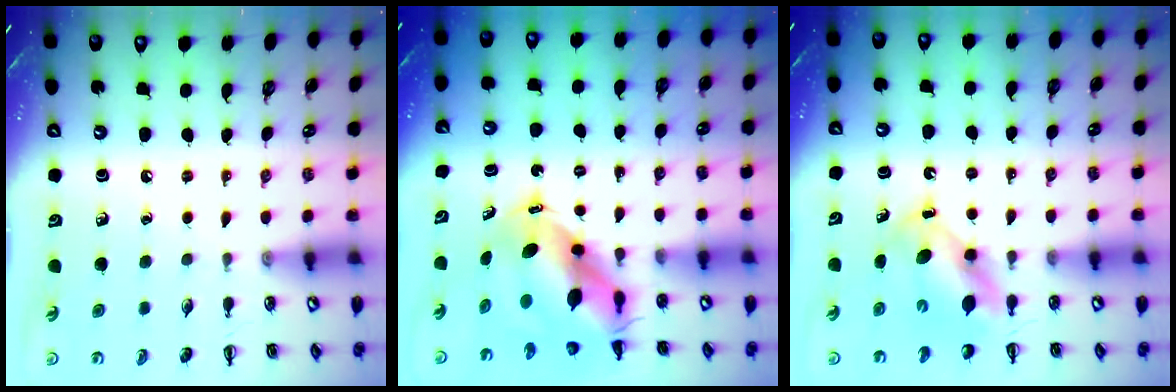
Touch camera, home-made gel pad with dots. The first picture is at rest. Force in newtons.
{"total": 7.5, "press": 7.3, "slide": 1.9}
{"total": 6.5, "press": 6.5, "slide": 1.0}